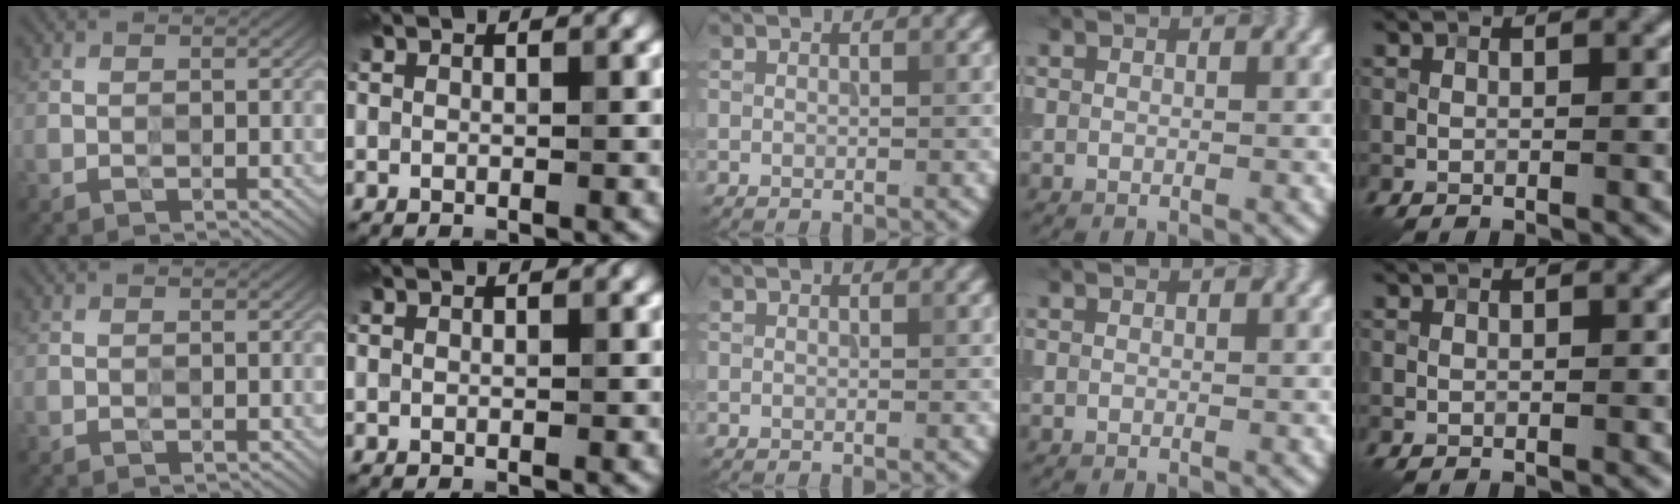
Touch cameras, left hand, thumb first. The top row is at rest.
{}